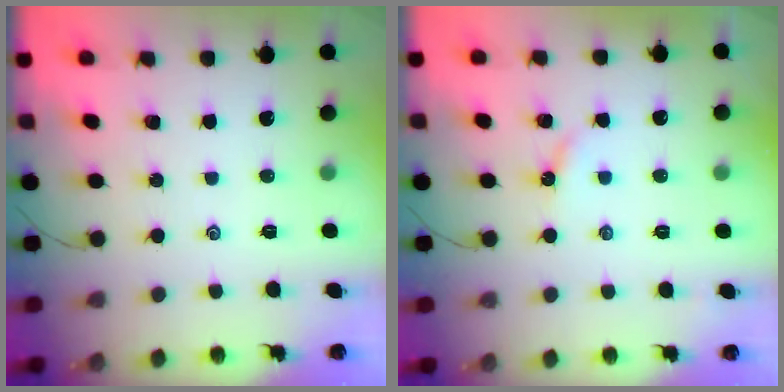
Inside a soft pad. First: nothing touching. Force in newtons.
{"total": 2.9, "press": 2.9, "slide": 0.3}